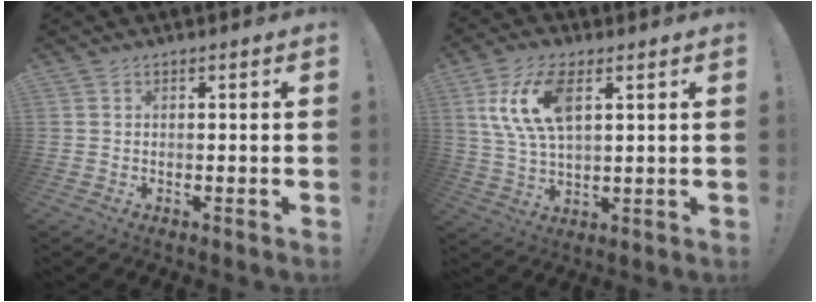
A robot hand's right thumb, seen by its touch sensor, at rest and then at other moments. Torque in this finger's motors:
{"motor_torque": [1.35, 1.43, 1.07, 0.49, 0.42]}